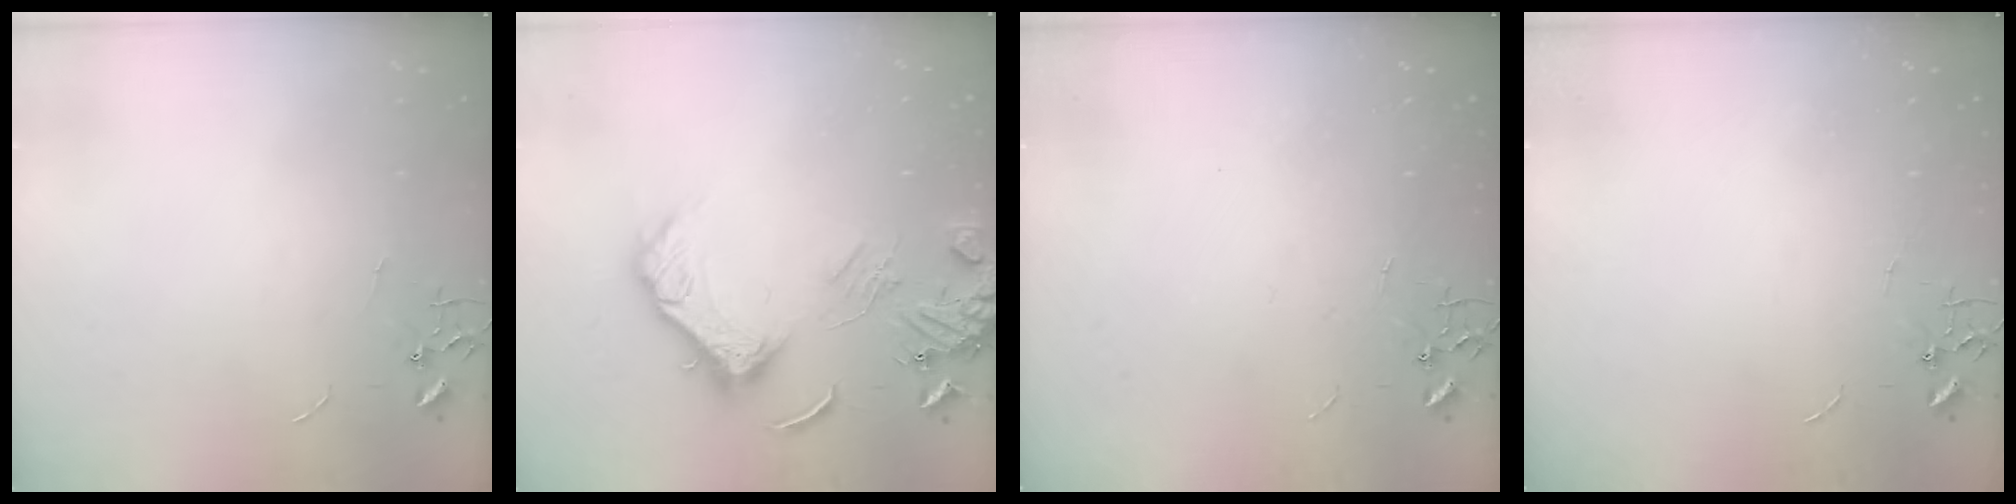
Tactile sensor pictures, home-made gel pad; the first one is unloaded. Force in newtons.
{"total": 14.2, "press": 14.1, "slide": 2.0}
{"total": 0.0}
{"total": 0.0}